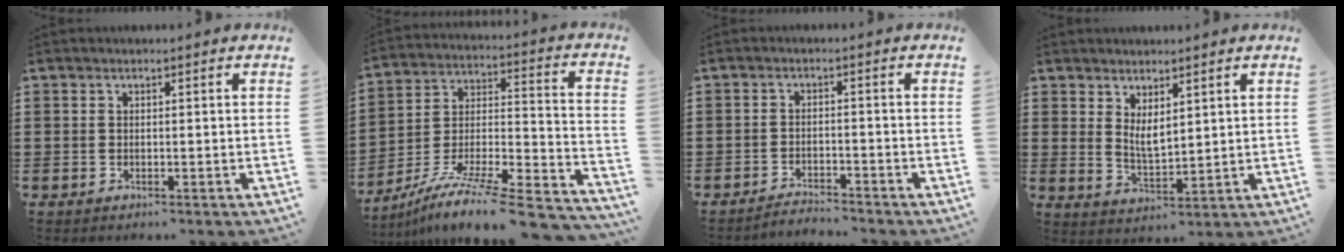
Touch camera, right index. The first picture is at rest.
{"total": 9.8, "force": [-7.9, 0.5, 5.7], "torque": [-0.097, -0.004, -0.157]}
{"total": 2.7, "force": [-2.7, -0.1, -0.2], "torque": [-0.005, 0.000, -0.057]}
{"total": 3.5, "force": [1.9, 1.5, 2.5], "torque": [-0.053, 0.000, 0.036]}